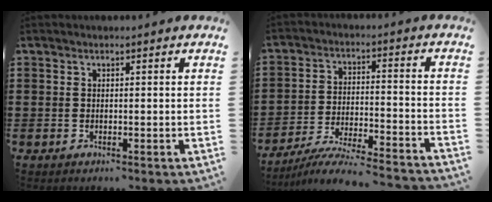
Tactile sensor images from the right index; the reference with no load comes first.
{"total": 7.0, "force": [-6.7, -0.3, 2.2], "torque": [-0.043, -0.005, -0.131]}